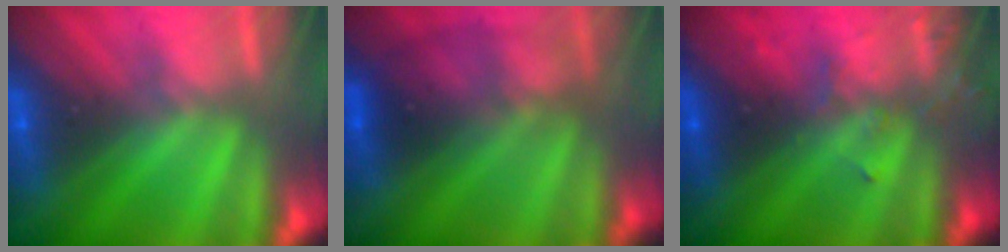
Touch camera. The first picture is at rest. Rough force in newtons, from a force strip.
{"total": 2.2}
{"total": 3.3}